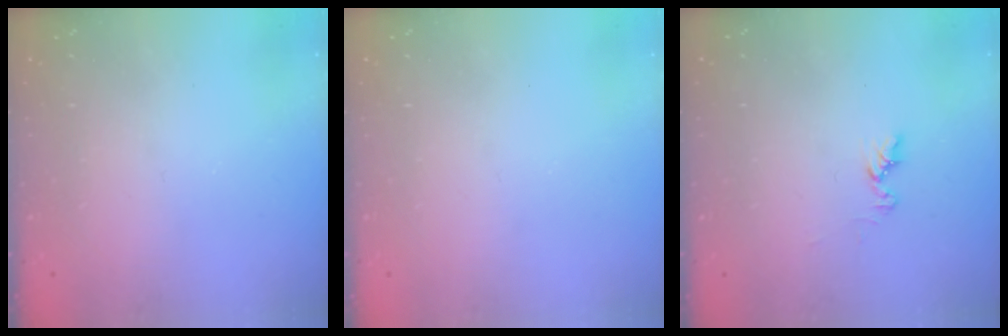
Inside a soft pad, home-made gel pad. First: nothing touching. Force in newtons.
{"total": 0.0}
{"total": 6.4, "press": 6.3, "slide": 0.7}